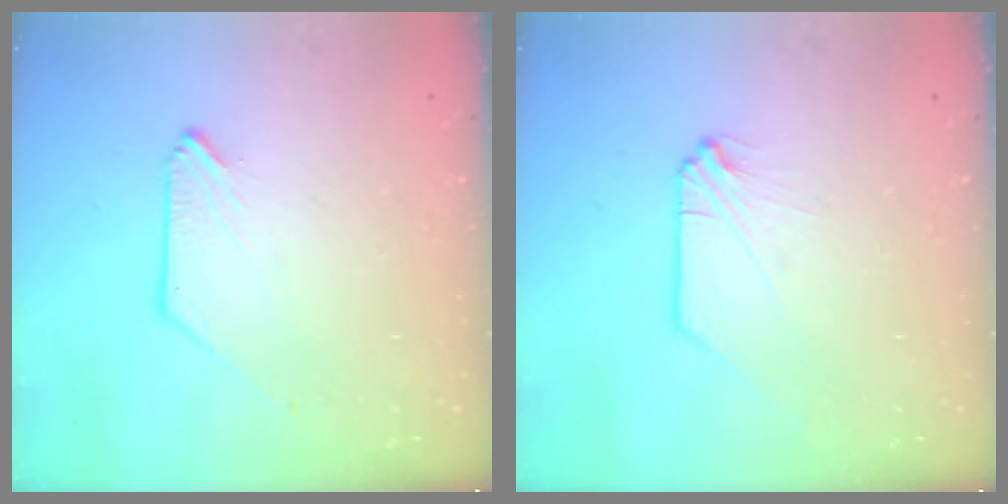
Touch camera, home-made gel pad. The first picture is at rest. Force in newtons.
{"total": 0.0}